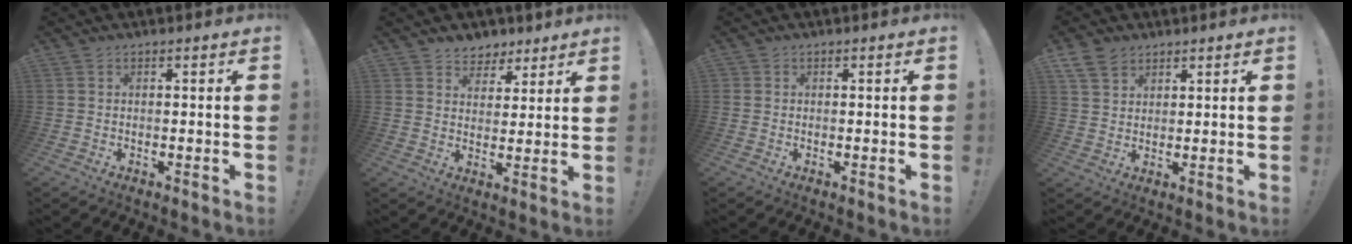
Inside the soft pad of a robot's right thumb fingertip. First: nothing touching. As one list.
[{"total": 6.0, "force": [3.9, 4.6, 0.5], "torque": [-0.001, -0.029, 0.078]}, {"total": 0.6, "force": [0.1, 0.6, 0.1], "torque": [-0.003, 0.002, 0.003]}, {"total": 6.1, "force": [4.1, 3.9, 2.2], "torque": [-0.041, -0.017, 0.081]}]